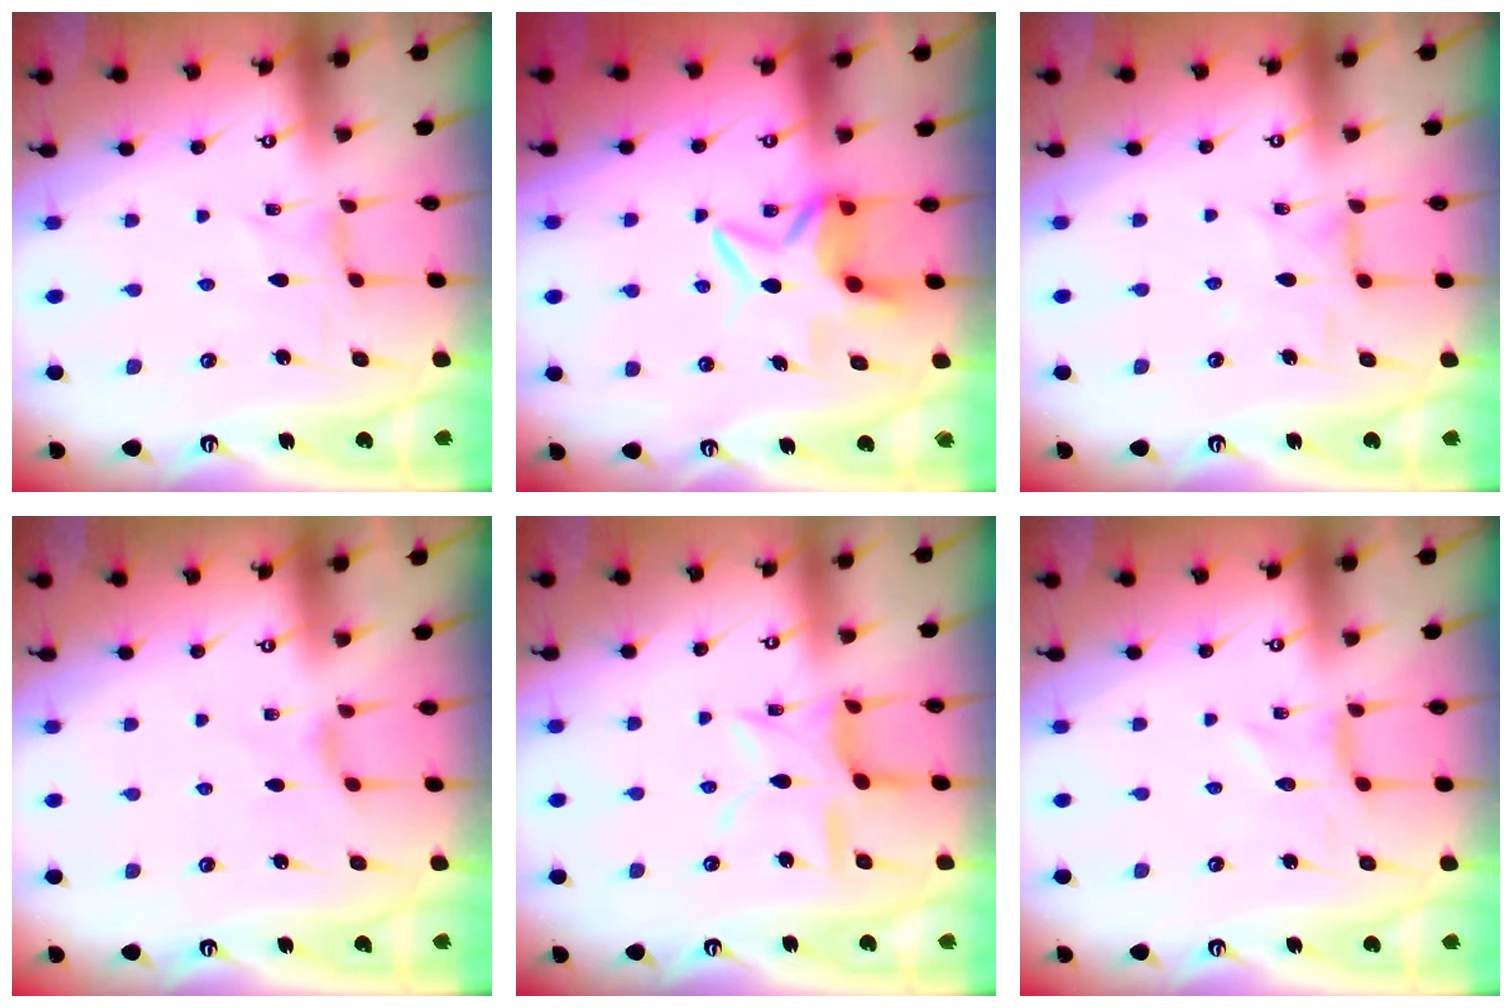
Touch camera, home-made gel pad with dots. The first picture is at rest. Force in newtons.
{"total": 8.3, "press": 8.1, "slide": 1.4}
{"total": 3.2, "press": 3.1, "slide": 0.3}
{"total": 2.7, "press": 2.6, "slide": 0.6}
{"total": 11.7, "press": 11.7, "slide": 0.9}
{"total": 0.0}